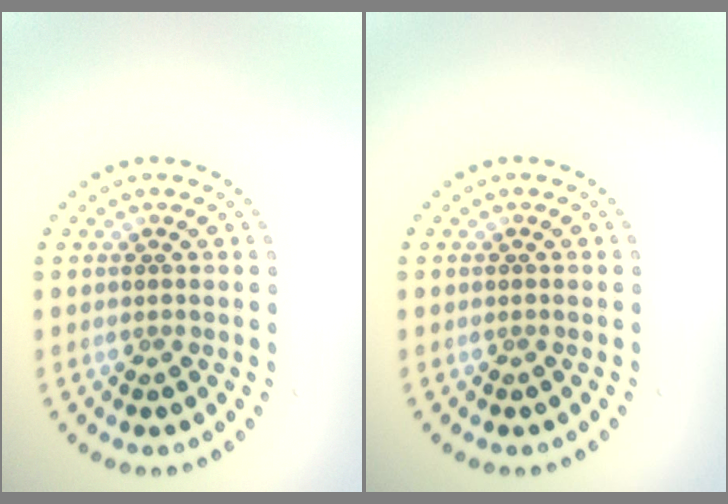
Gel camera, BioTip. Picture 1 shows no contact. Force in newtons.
{"total": 0.0}